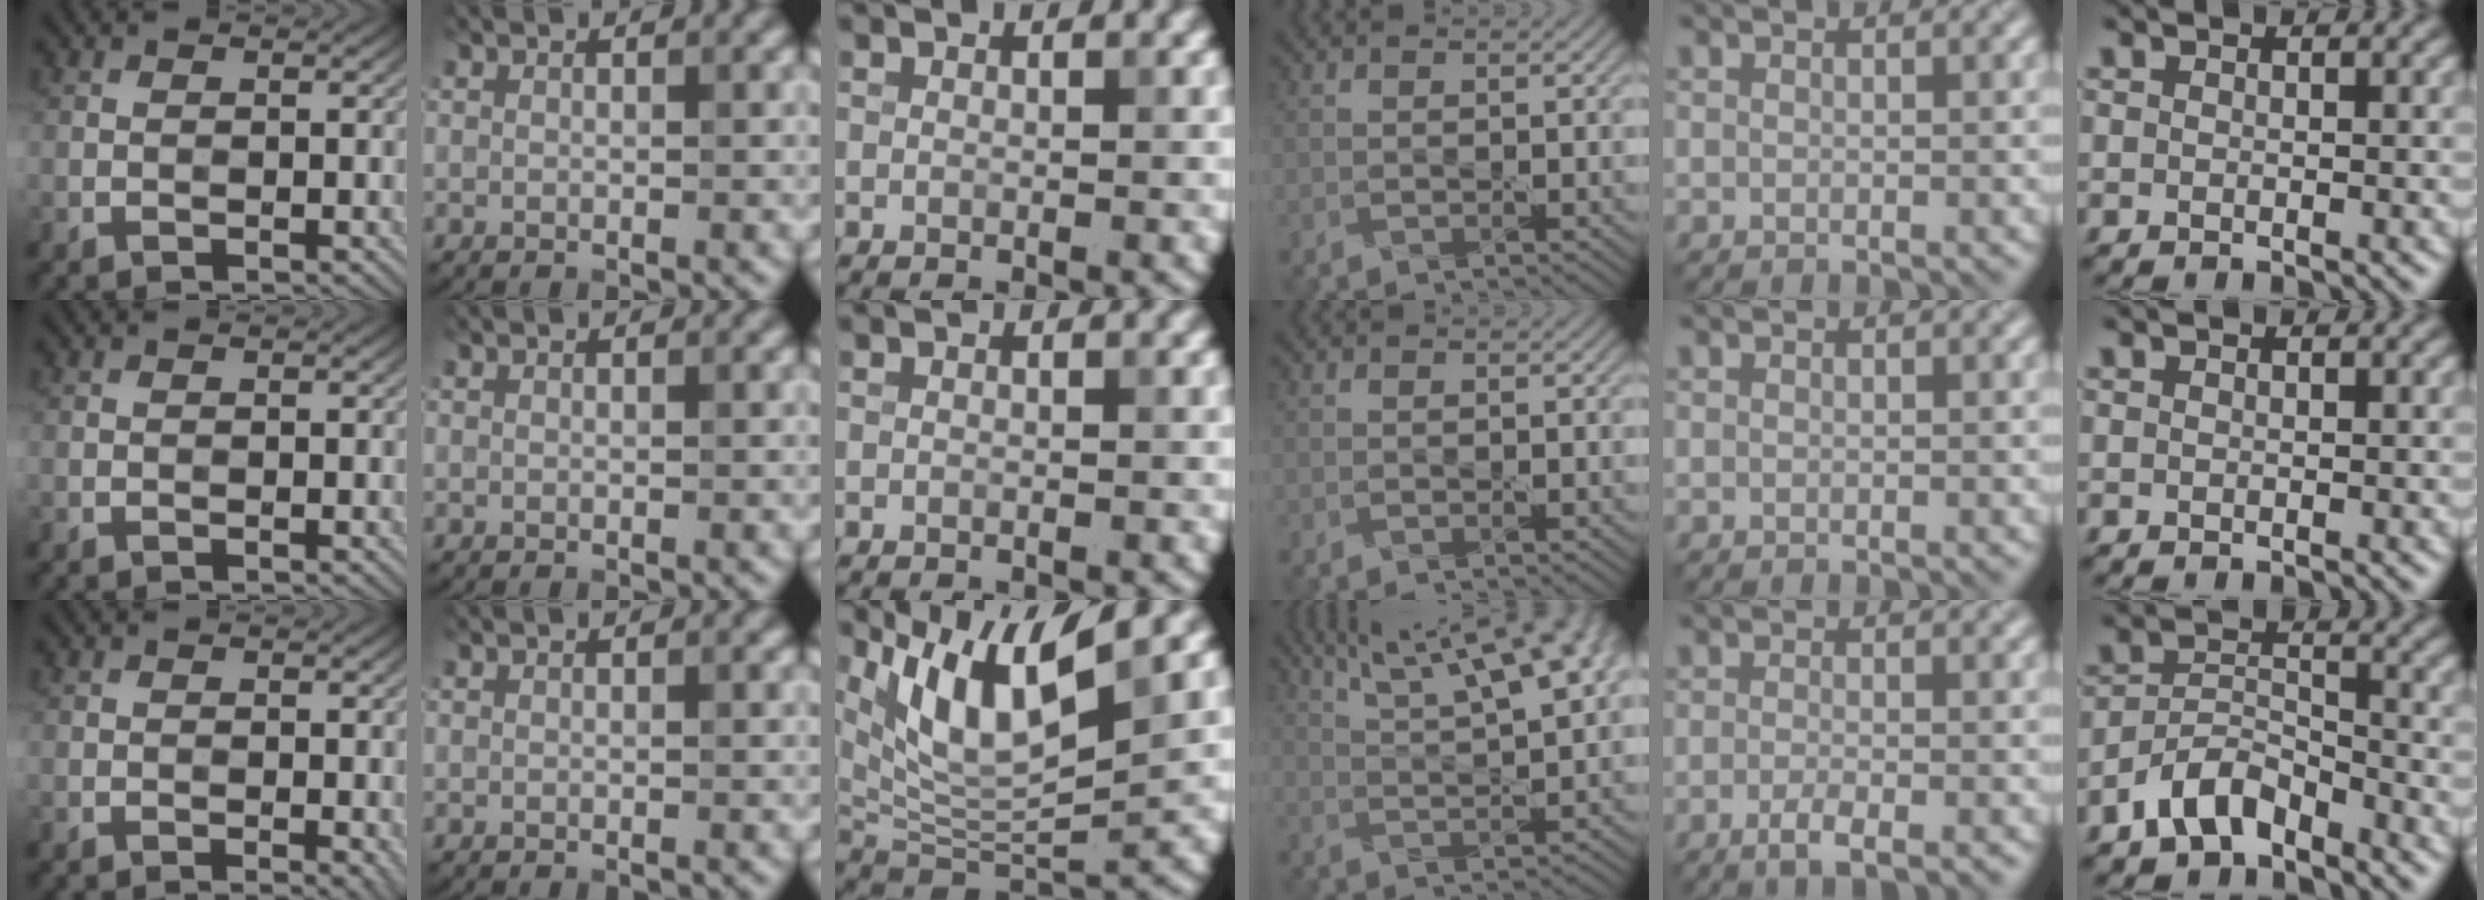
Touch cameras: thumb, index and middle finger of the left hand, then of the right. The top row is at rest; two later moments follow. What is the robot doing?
{"motion": "pour", "object": "sugar"}